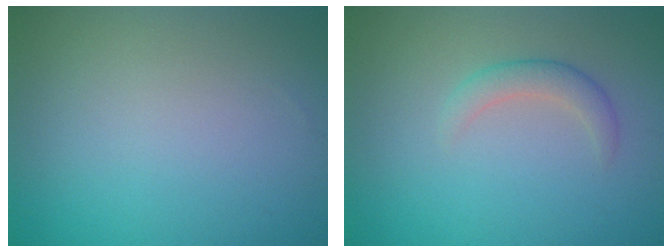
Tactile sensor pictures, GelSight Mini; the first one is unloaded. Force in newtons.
{"total": 2.0, "press": 2.0, "slide": 0.1}